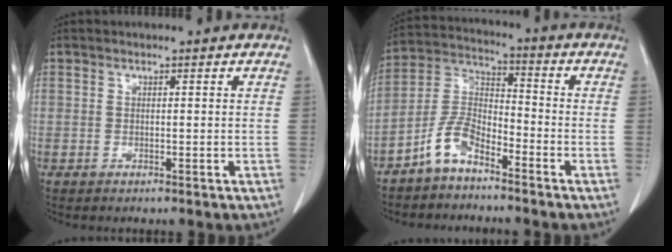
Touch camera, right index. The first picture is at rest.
{"total": 7.5, "force": [-5.2, 3.2, 4.4], "torque": [-0.102, 0.012, -0.109]}